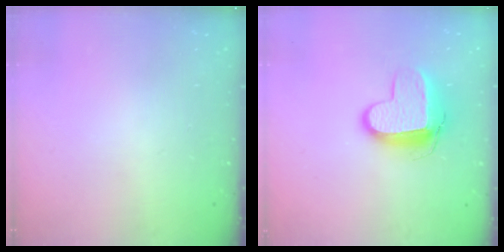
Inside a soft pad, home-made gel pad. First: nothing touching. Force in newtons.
{"total": 11.6, "press": 11.5, "slide": 1.3}